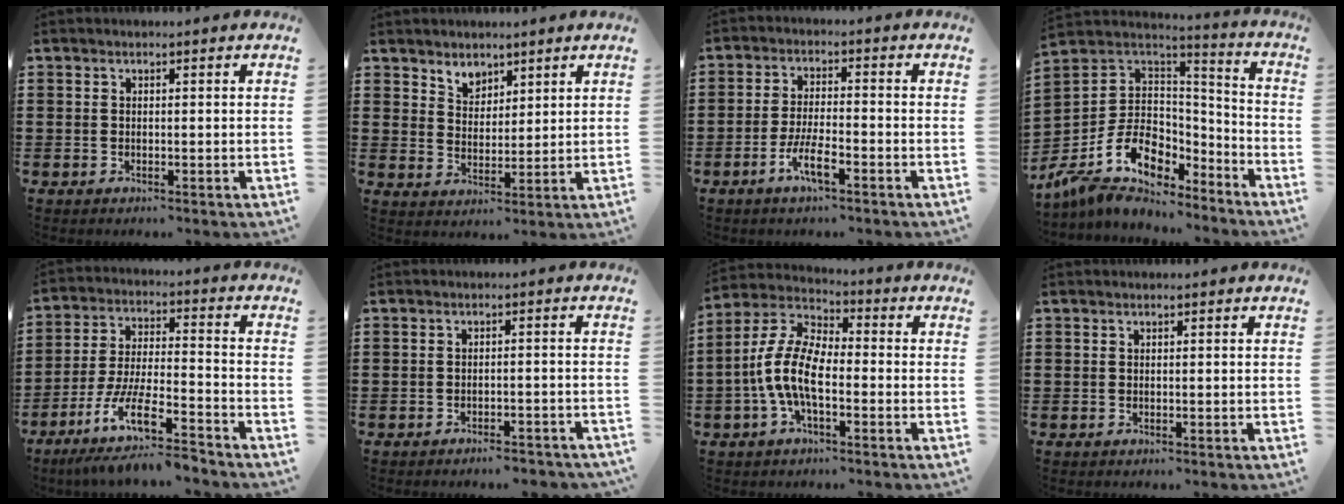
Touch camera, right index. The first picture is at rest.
{"total": 3.7, "force": [2.9, 2.2, 0.2], "torque": [-0.019, 0.003, 0.055]}
{"total": 5.4, "force": [-3.0, 1.1, 4.3], "torque": [-0.099, -0.008, -0.059]}
{"total": 11.2, "force": [-6.1, 8.0, 5.0], "torque": [-0.136, 0.000, -0.113]}
{"total": 11.2, "force": [-8.4, 1.9, 7.1], "torque": [-0.147, 0.007, -0.163]}
{"total": 2.5, "force": [-2.4, 0.1, 0.5], "torque": [-0.011, -0.001, -0.049]}
{"total": 9.3, "force": [-2.9, 4.2, 7.8], "torque": [-0.199, -0.007, -0.063]}
{"total": 0.0}